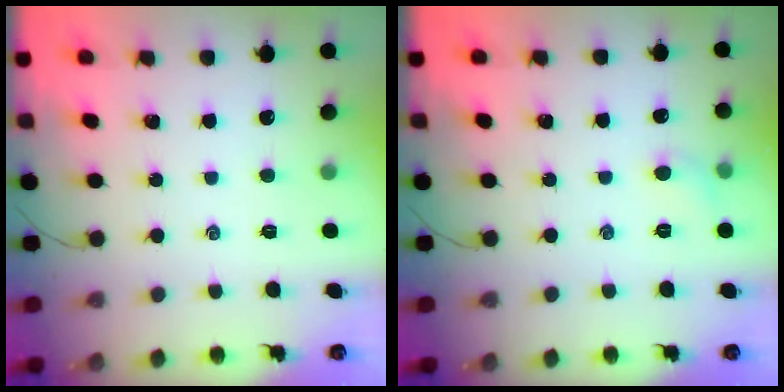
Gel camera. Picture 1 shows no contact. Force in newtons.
{"total": 4.2, "press": 4.0, "slide": 1.3}